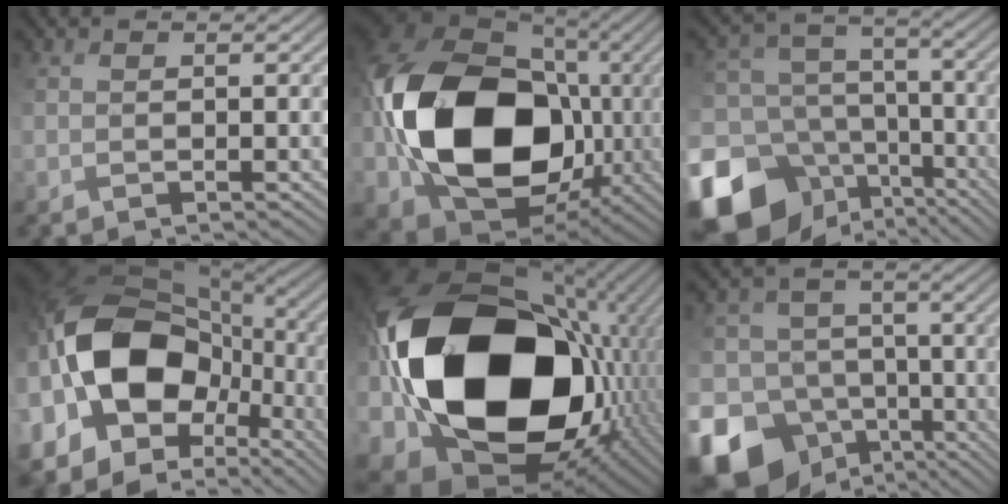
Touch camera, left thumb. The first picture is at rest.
{"total": 20.2, "force": [-0.6, 15.5, 12.9], "torque": [-0.300, -0.027, 0.010]}
{"total": 16.5, "force": [-5.9, 13.2, 8.0], "torque": [-0.221, -0.018, -0.085]}
{"total": 19.6, "force": [-2.0, 13.3, 14.3], "torque": [-0.278, -0.004, -0.023]}
{"total": 23.9, "force": [1.6, 16.9, 16.8], "torque": [-0.379, -0.052, 0.072]}
{"total": 18.3, "force": [-8.2, 14.8, 7.0], "torque": [-0.214, -0.044, -0.118]}